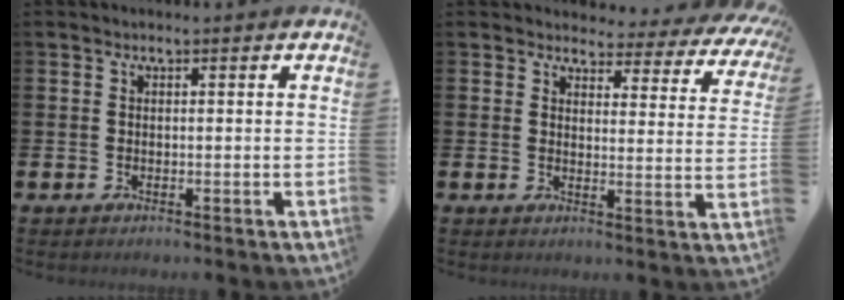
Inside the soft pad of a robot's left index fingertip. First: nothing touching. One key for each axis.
{"total": 3.2, "fx": 2.9, "fy": 1.3, "fz": 0.3, "tx": -0.010, "ty": -0.032, "tz": 0.041}